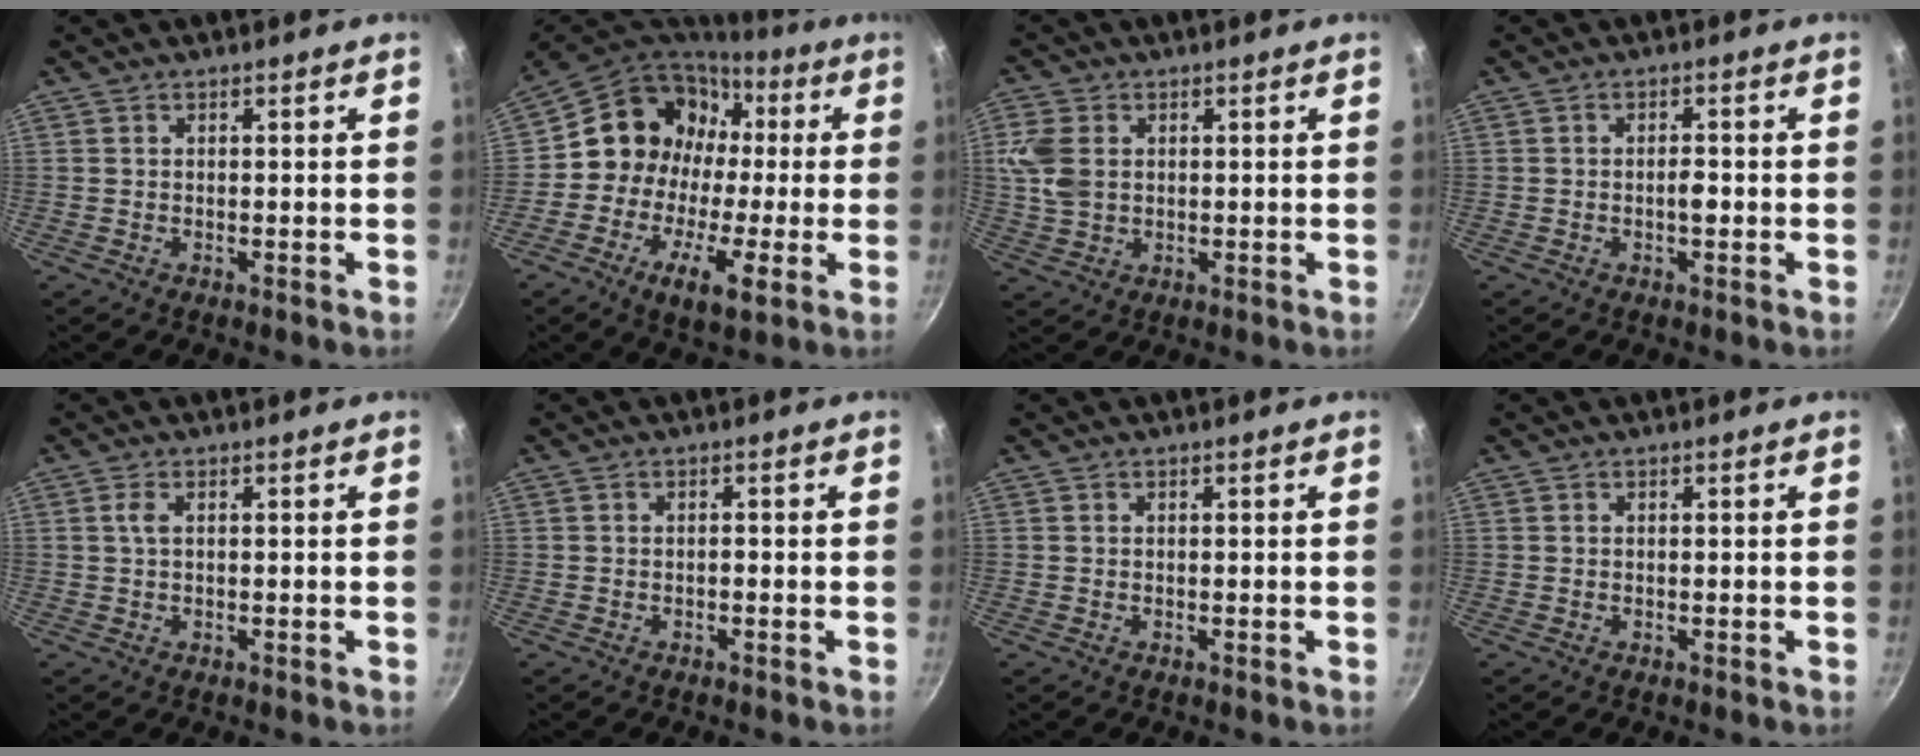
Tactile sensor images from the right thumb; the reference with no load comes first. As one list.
[{"total": 17.9, "force": [0.1, 14.1, 11.0], "torque": [-0.160, 0.042, -0.011]}, {"total": 7.2, "force": [1.3, 5.3, 4.7], "torque": [-0.094, 0.002, 0.026]}, {"total": 2.1, "force": [-0.6, 0.9, 1.9], "torque": [-0.026, 0.009, -0.010]}, {"total": 1.6, "force": [0.3, 0.6, 1.4], "torque": [-0.032, 0.001, 0.007]}, {"total": 0.7, "force": [-0.3, 0.3, 0.5], "torque": [-0.008, 0.005, -0.006]}, {"total": 0.0}, {"total": 0.0}]